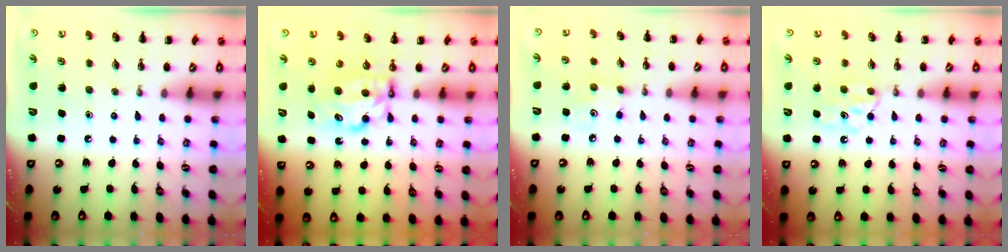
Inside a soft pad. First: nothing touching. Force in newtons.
{"total": 6.8, "press": 6.7, "slide": 0.5}
{"total": 4.5, "press": 4.3, "slide": 1.2}
{"total": 5.8, "press": 5.6, "slide": 1.6}